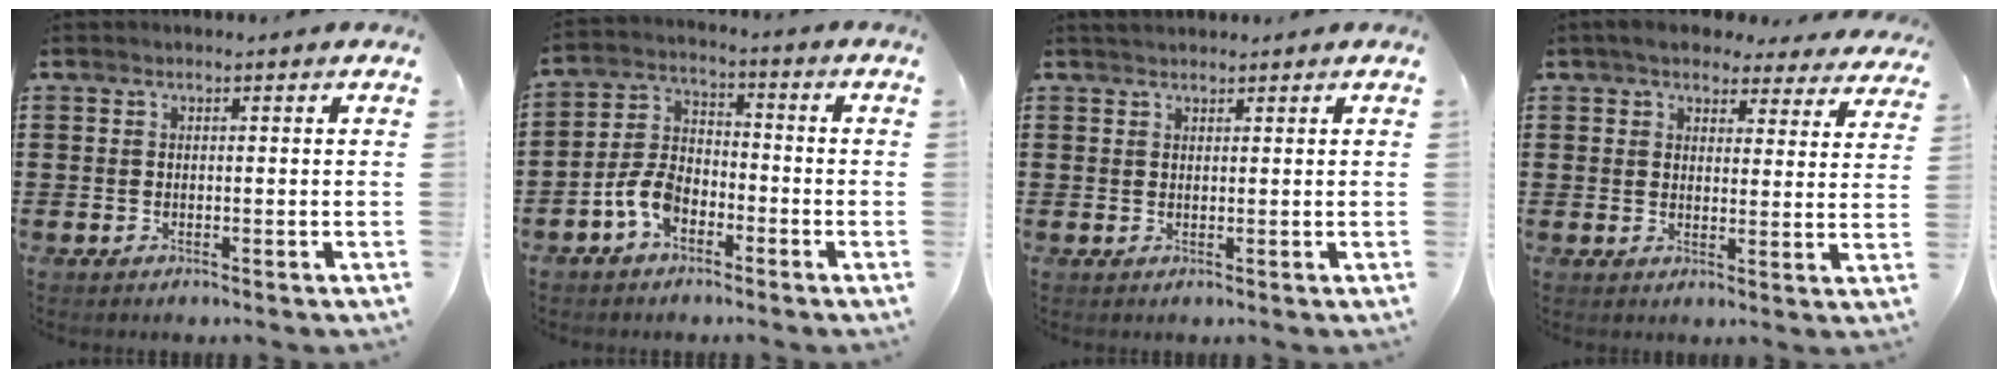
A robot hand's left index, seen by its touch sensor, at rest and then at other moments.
{"total": 6.4, "force": [-3.5, 3.8, 3.9], "torque": [-0.103, 0.008, -0.072]}
{"total": 1.2, "force": [1.2, 0.2, 0.3], "torque": [-0.007, 0.002, 0.023]}
{"total": 5.1, "force": [4.6, 1.5, 1.5], "torque": [-0.047, -0.010, 0.085]}